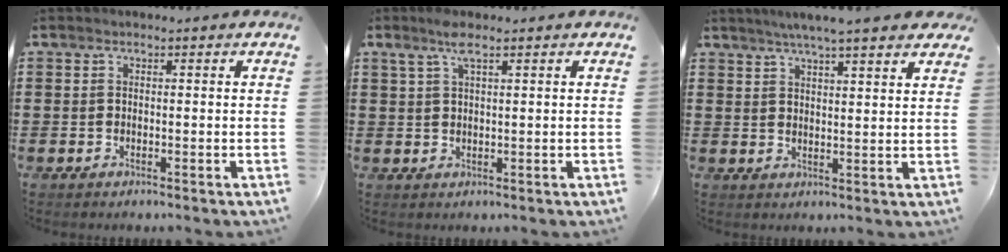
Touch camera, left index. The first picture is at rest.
{"total": 3.2, "force": [2.1, 0.7, 2.3], "torque": [-0.052, 0.005, 0.036]}
{"total": 4.6, "force": [3.9, 0.2, 2.4], "torque": [-0.057, -0.005, 0.067]}